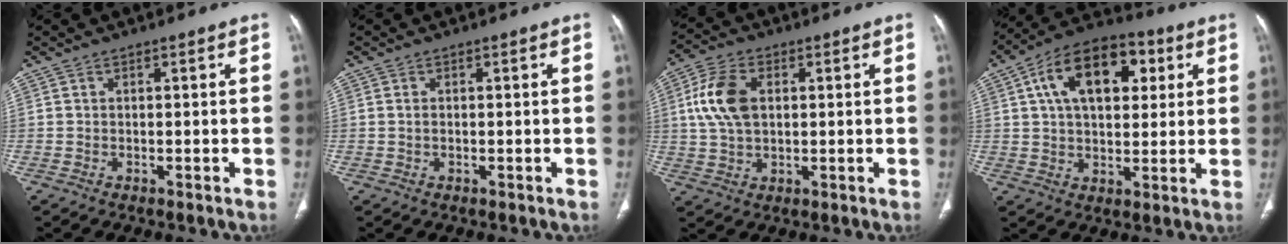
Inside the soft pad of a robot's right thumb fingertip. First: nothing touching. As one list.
[{"total": 0.9, "force": [0.1, 0.5, 0.7], "torque": [-0.018, 0.001, 0.003]}, {"total": 10.0, "force": [1.9, 6.3, 7.6], "torque": [-0.155, 0.008, 0.037]}, {"total": 17.5, "force": [5.6, 10.1, 13.1], "torque": [-0.183, 0.009, 0.083]}]